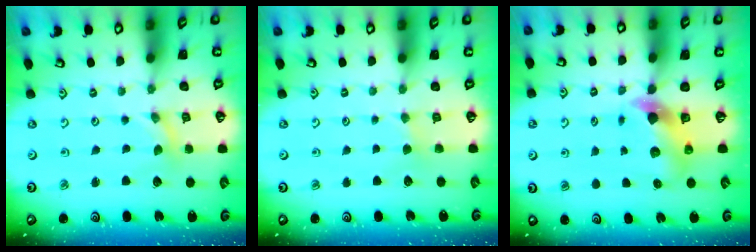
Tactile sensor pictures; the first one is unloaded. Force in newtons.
{"total": 2.2, "press": 2.2, "slide": 0.5}
{"total": 7.2, "press": 7.1, "slide": 1.0}